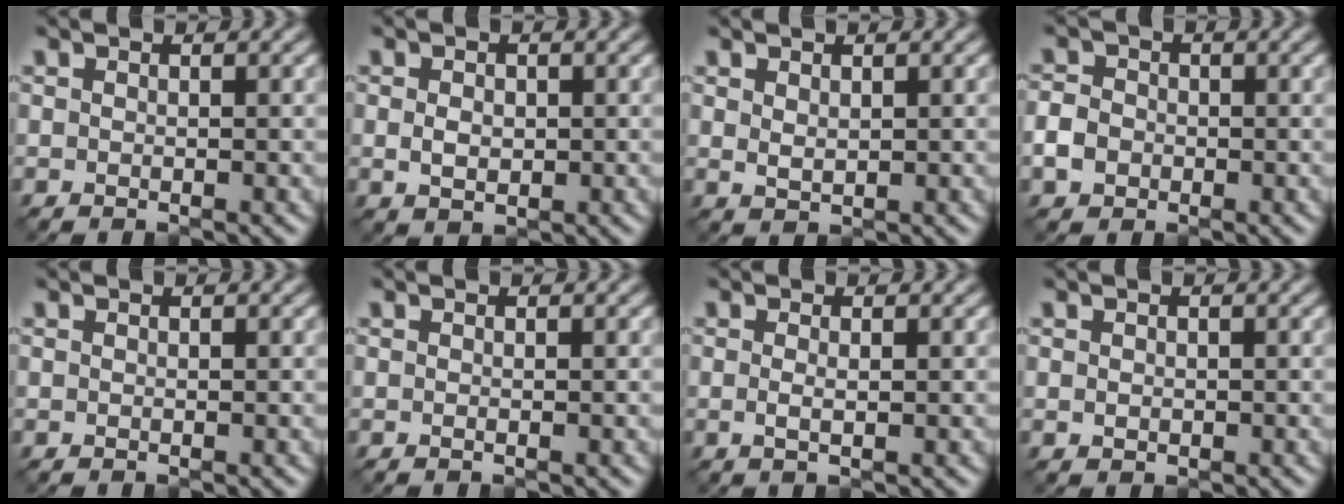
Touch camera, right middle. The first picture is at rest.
{"total": 1.9, "force": [0.0, 1.4, 1.3], "torque": [-0.025, -0.002, 0.001]}
{"total": 1.2, "force": [0.6, 0.7, 0.8], "torque": [-0.017, -0.002, 0.017]}
{"total": 2.5, "force": [-0.7, 2.1, 1.1], "torque": [-0.021, 0.001, -0.019]}
{"total": 0.0}
{"total": 0.0}
{"total": 1.1, "force": [0.0, 0.2, 1.0], "torque": [-0.021, -0.002, -0.002]}
{"total": 0.7, "force": [0.0, 0.6, 0.4], "torque": [-0.003, -0.002, 0.001]}